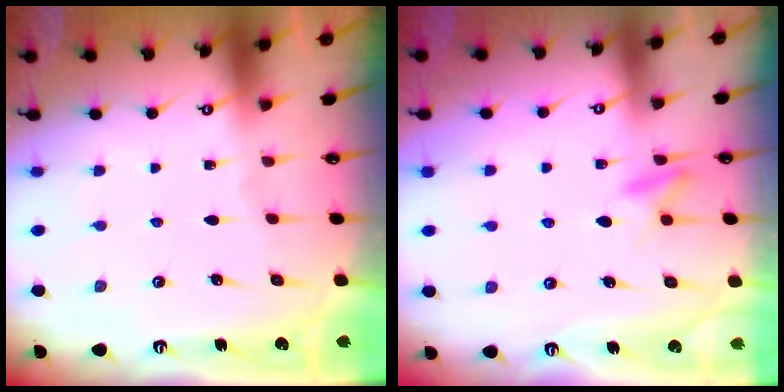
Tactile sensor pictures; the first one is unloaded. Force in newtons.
{"total": 8.3, "press": 8.3, "slide": 0.9}